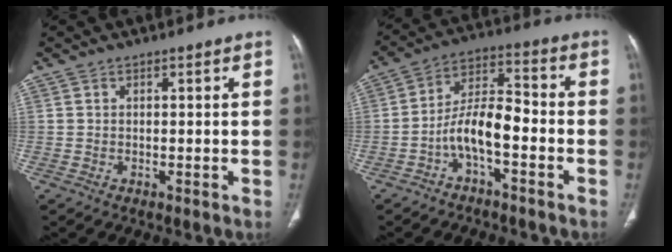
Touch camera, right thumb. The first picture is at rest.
{"total": 9.1, "force": [-3.5, 3.6, 7.6], "torque": [-0.140, 0.052, -0.071]}